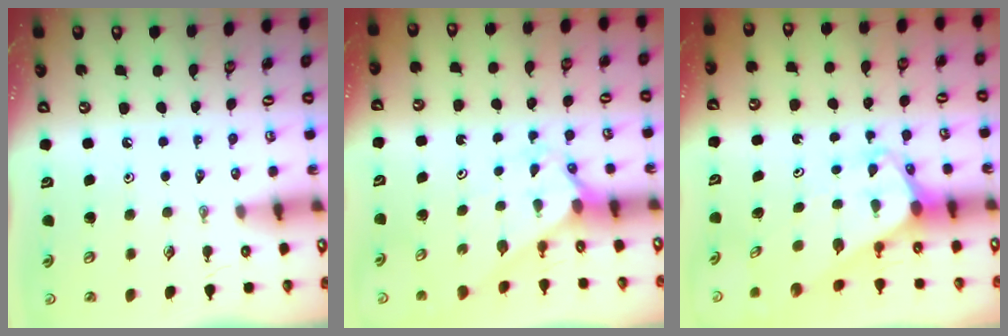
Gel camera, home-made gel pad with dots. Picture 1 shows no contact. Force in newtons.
{"total": 2.0, "press": 2.0, "slide": 0.2}
{"total": 2.5, "press": 2.5, "slide": 0.1}